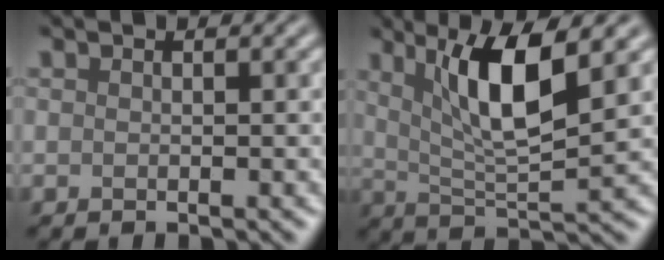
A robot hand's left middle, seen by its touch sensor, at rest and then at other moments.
{"total": 7.1, "force": [2.8, 1.6, 6.3], "torque": [-0.111, -0.004, 0.051]}